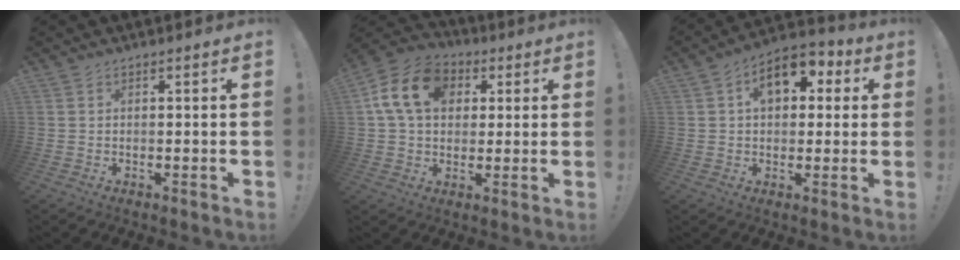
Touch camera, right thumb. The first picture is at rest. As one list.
[{"total": 16.1, "force": [4.7, 12.1, 9.5], "torque": [-0.147, 0.003, 0.091]}, {"total": 12.0, "force": [4.3, 8.0, 7.9], "torque": [-0.103, -0.009, 0.076]}]